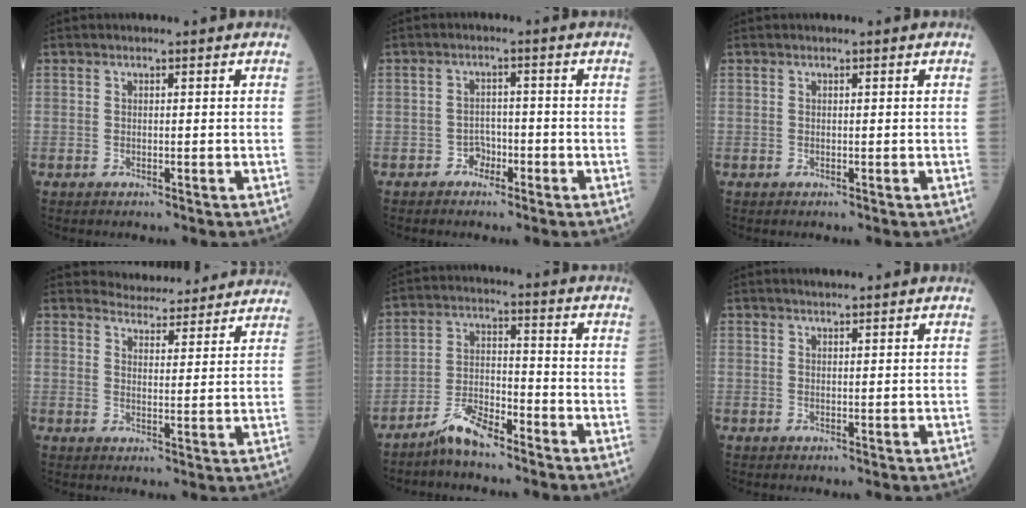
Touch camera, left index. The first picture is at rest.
{"total": 2.2, "force": [-1.5, 1.5, 0.6], "torque": [-0.007, 0.007, -0.028]}
{"total": 0.0}
{"total": 11.8, "force": [11.5, 2.3, 1.3], "torque": [-0.002, 0.005, 0.133]}
{"total": 5.8, "force": [-4.9, 1.1, 2.8], "torque": [-0.056, -0.008, -0.100]}
{"total": 1.5, "force": [1.4, 0.0, 0.5], "torque": [-0.010, 0.008, 0.027]}